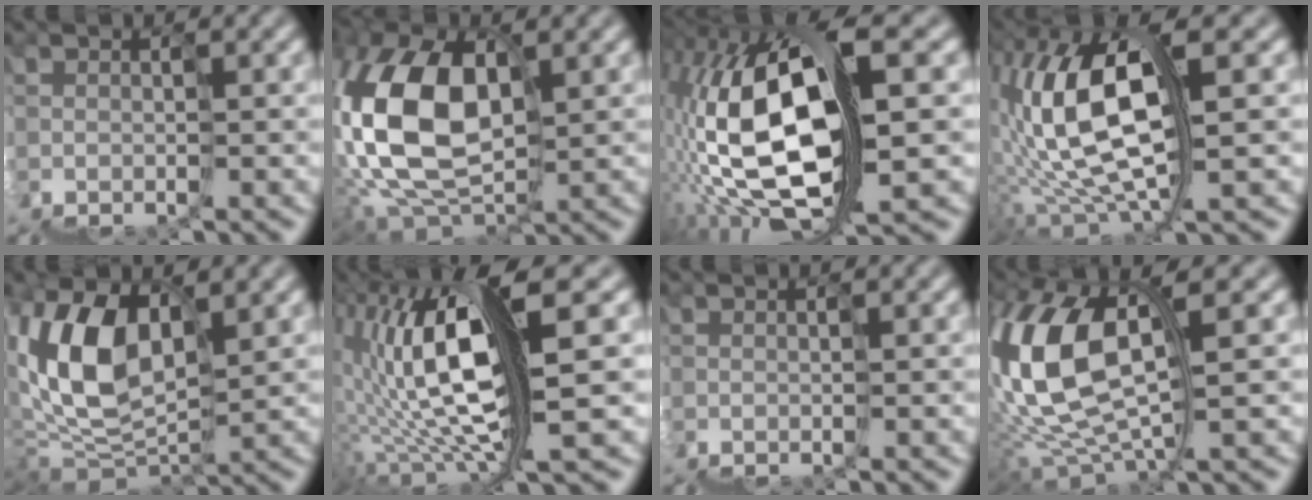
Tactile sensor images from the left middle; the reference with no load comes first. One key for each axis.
{"total": 9.3, "fx": 3.0, "fy": 5.5, "fz": 6.9, "tx": -0.174, "ty": 0.044, "tz": 0.040}
{"total": 12.5, "fx": 2.9, "fy": 5.7, "fz": 10.7, "tx": -0.214, "ty": 0.037, "tz": 0.057}
{"total": 9.6, "fx": 2.8, "fy": 3.3, "fz": 8.6, "tx": -0.192, "ty": 0.041, "tz": 0.041}
{"total": 6.5, "fx": 4.1, "fy": 3.4, "fz": 3.8, "tx": -0.092, "ty": 0.036, "tz": 0.060}
{"total": 9.3, "fx": 2.6, "fy": 1.4, "fz": 8.8, "tx": -0.167, "ty": 0.047, "tz": 0.043}
{"total": 0.0}
{"total": 8.0, "fx": 3.8, "fy": 3.3, "fz": 6.1, "tx": -0.149, "ty": 0.036, "tz": 0.059}